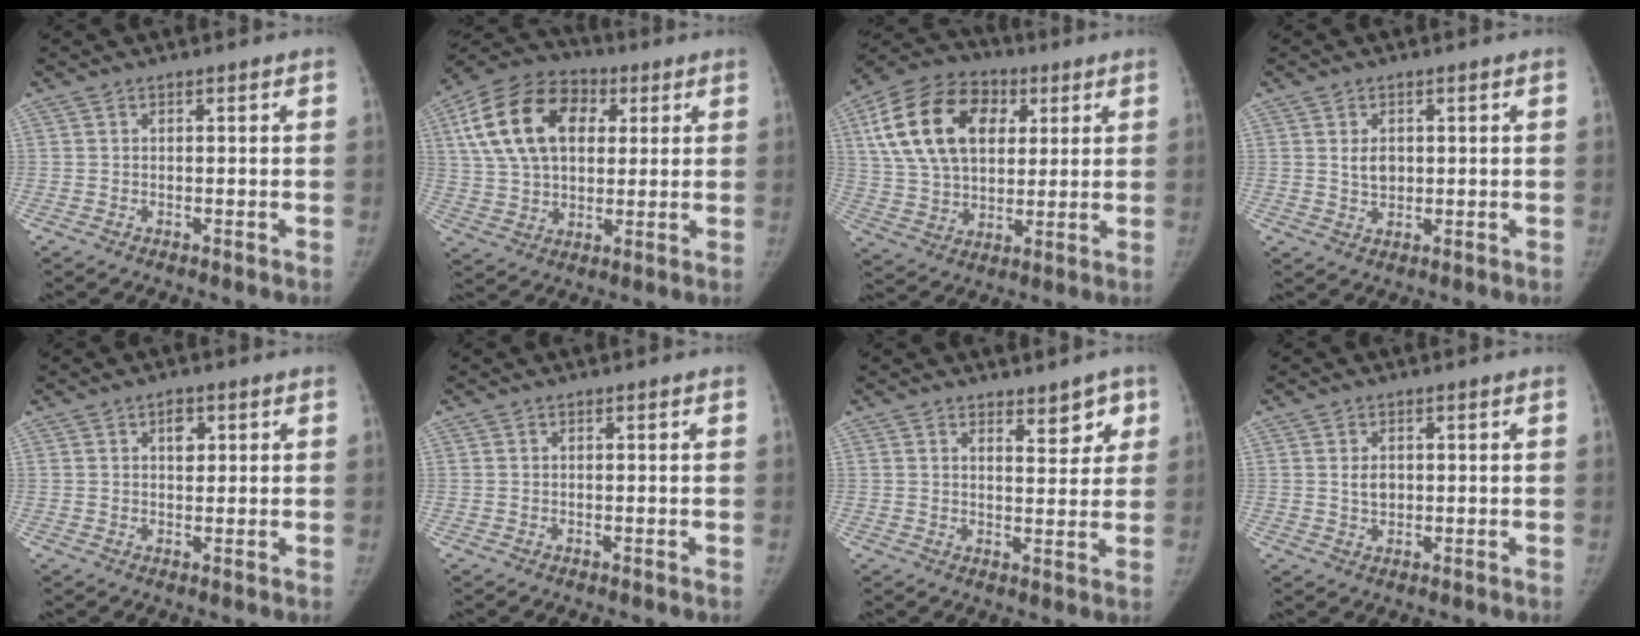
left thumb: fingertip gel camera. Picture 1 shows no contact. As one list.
[{"total": 19.4, "force": [5.6, 13.0, 13.3], "torque": [-0.234, 0.009, 0.094]}, {"total": 21.1, "force": [6.5, 14.3, 14.2], "torque": [-0.251, 0.005, 0.112]}, {"total": 3.3, "force": [0.6, 2.4, 2.2], "torque": [-0.026, -0.005, 0.015]}, {"total": 2.9, "force": [1.2, 1.9, 1.9], "torque": [-0.016, -0.003, 0.015]}, {"total": 0.0}, {"total": 5.0, "force": [3.2, 2.6, 2.9], "torque": [-0.004, -0.020, 0.041]}, {"total": 2.6, "force": [0.4, 1.9, 1.7], "torque": [-0.021, -0.002, 0.010]}]